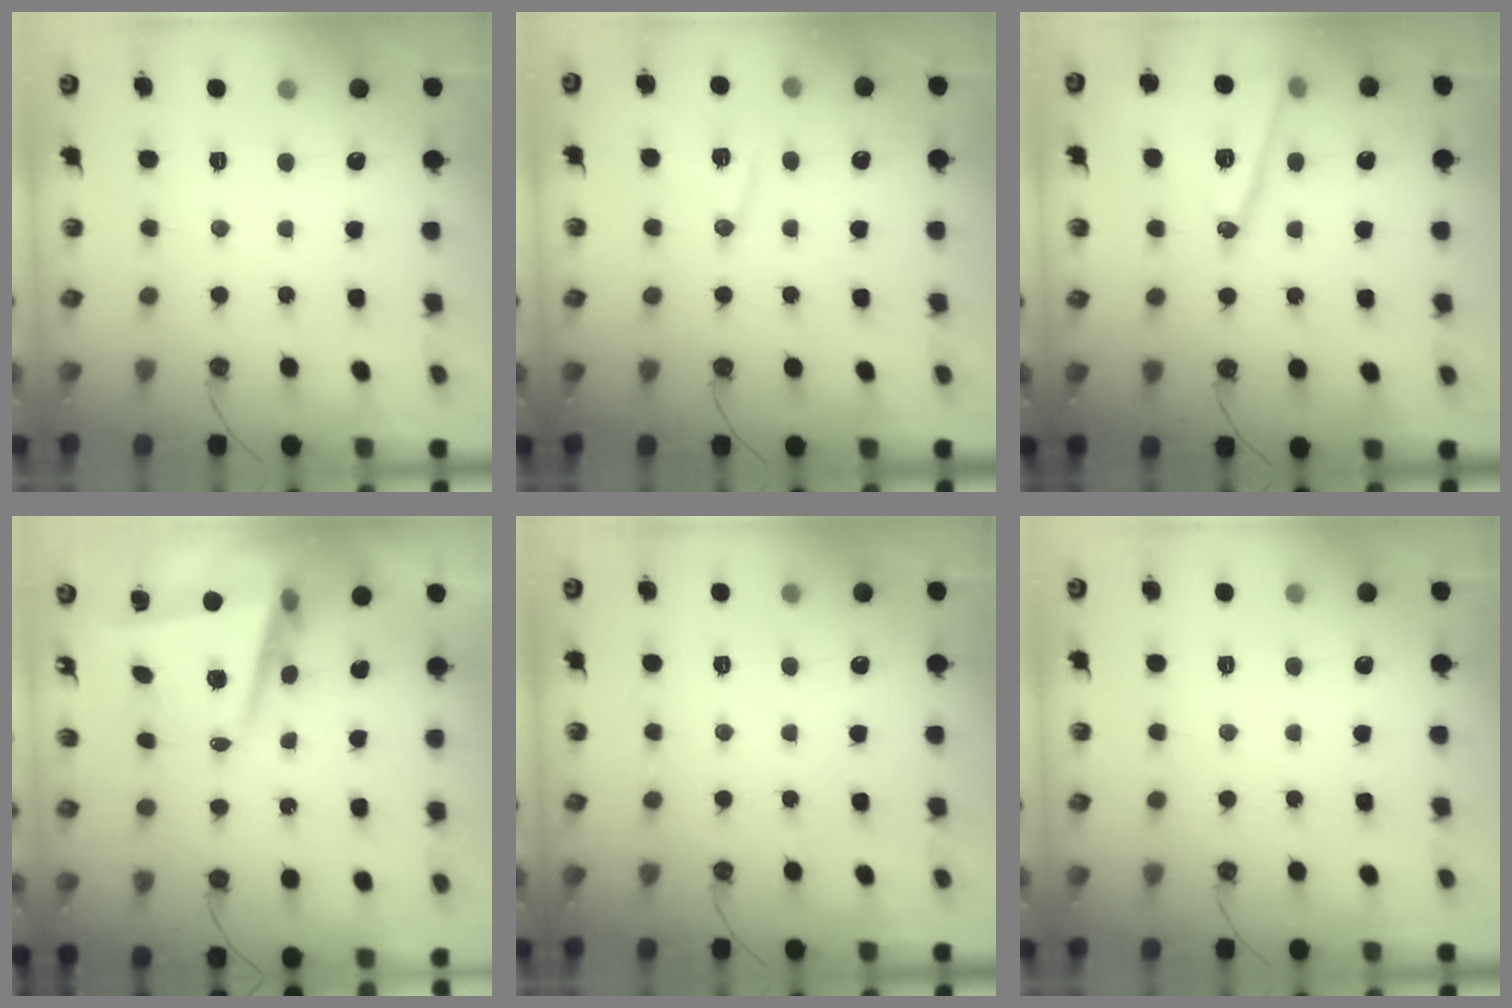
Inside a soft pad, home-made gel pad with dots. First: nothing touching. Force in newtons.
{"total": 9.9, "press": 9.3, "slide": 3.4}
{"total": 15.0, "press": 14.6, "slide": 3.4}
{"total": 9.0, "press": 8.7, "slide": 2.1}
{"total": 0.0}
{"total": 0.0}